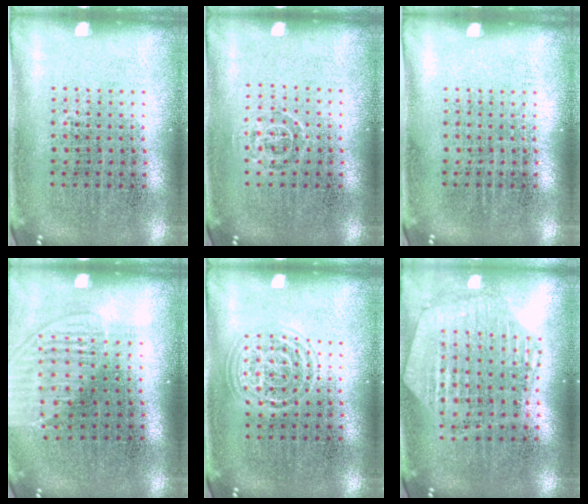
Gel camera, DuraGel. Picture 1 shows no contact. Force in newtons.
{"total": 0.7, "press": 0.5, "slide": 0.6}
{"total": 0.0}
{"total": 1.4, "press": 1.3, "slide": 0.5}
{"total": 1.3, "press": 1.3, "slide": 0.1}
{"total": 1.1, "press": 1.1, "slide": 0.2}